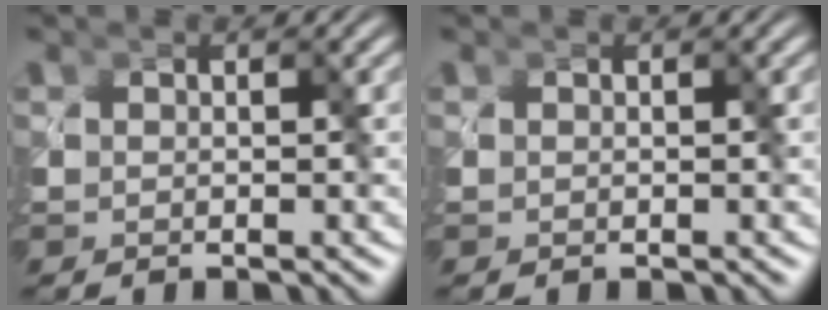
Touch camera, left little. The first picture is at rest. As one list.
[{"total": 0.0}]